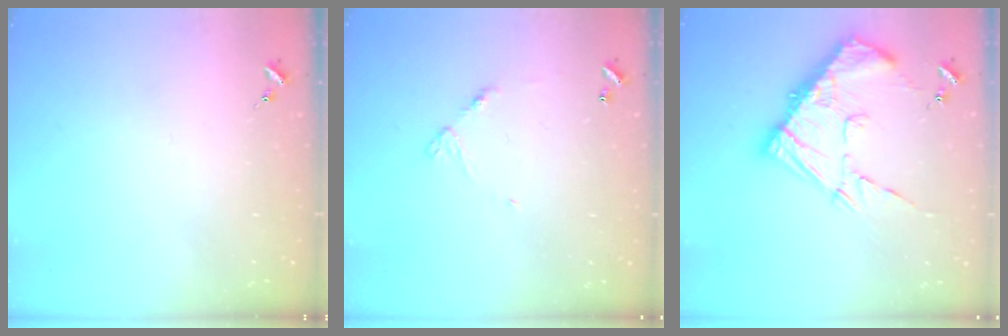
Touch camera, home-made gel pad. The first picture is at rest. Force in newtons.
{"total": 5.9, "press": 5.9, "slide": 0.5}
{"total": 16.6, "press": 16.6, "slide": 1.5}